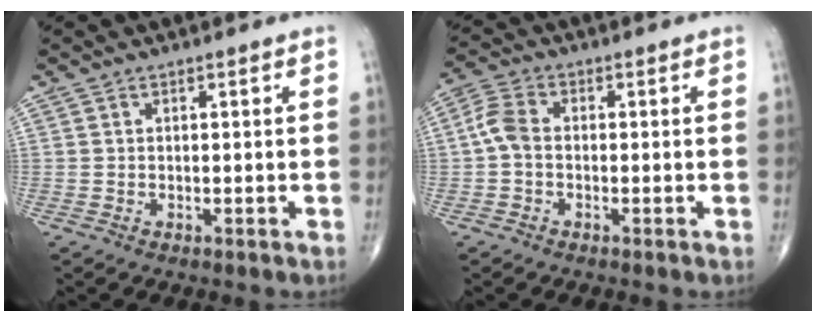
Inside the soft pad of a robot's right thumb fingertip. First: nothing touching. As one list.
[{"total": 4.5, "force": [-0.5, 2.9, 3.4], "torque": [-0.072, 0.013, -0.020]}]